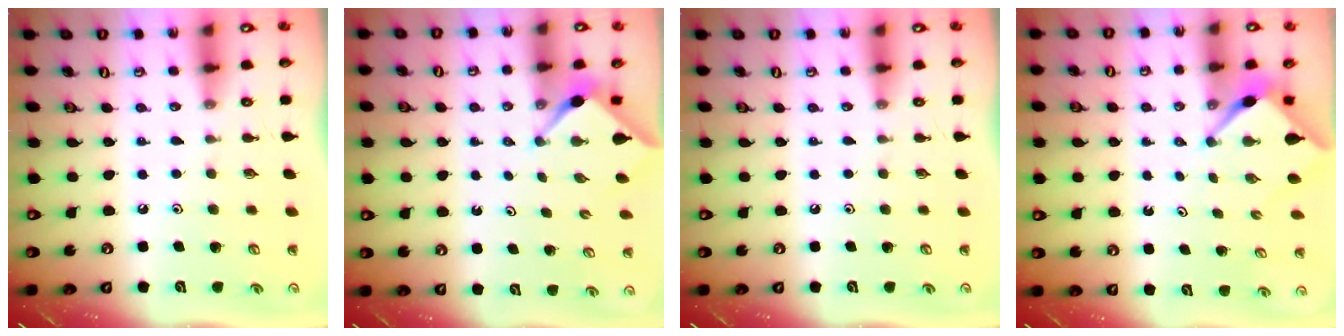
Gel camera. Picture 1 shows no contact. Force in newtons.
{"total": 2.9, "press": 2.9, "slide": 0.4}
{"total": 0.0}
{"total": 2.7, "press": 2.7, "slide": 0.3}